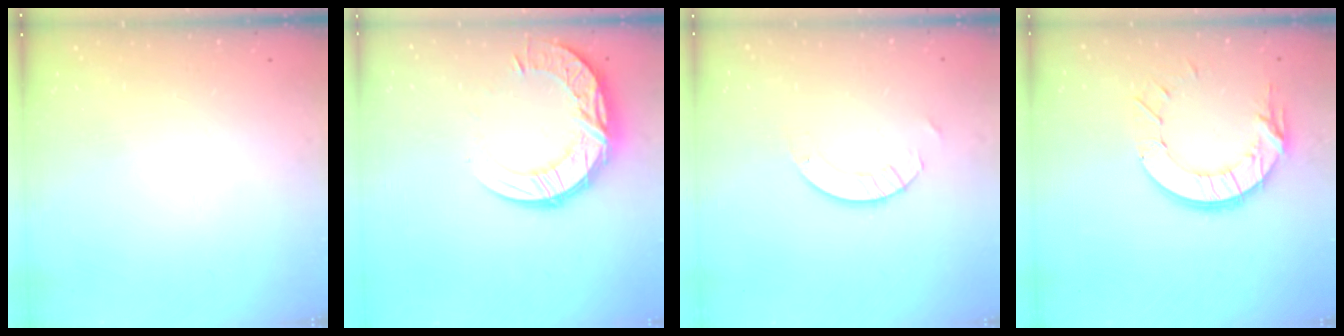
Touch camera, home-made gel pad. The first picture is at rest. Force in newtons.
{"total": 19.5, "press": 19.4, "slide": 1.5}
{"total": 3.6, "press": 3.6, "slide": 0.4}
{"total": 12.2, "press": 12.2, "slide": 0.7}